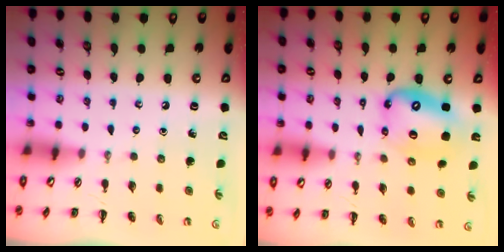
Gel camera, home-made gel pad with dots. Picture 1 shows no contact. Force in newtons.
{"total": 12.7, "press": 12.2, "slide": 3.6}